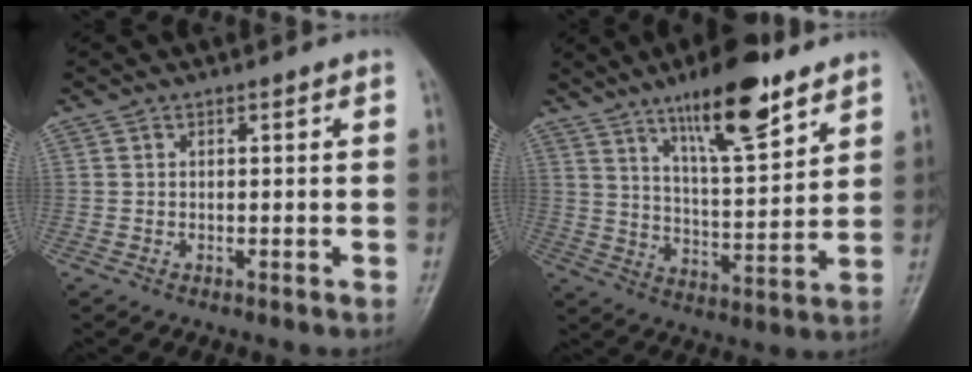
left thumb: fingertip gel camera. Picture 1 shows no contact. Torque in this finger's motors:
{"motor_torque": [1.08, 0.01, 1.36, -1.40, 0.27]}